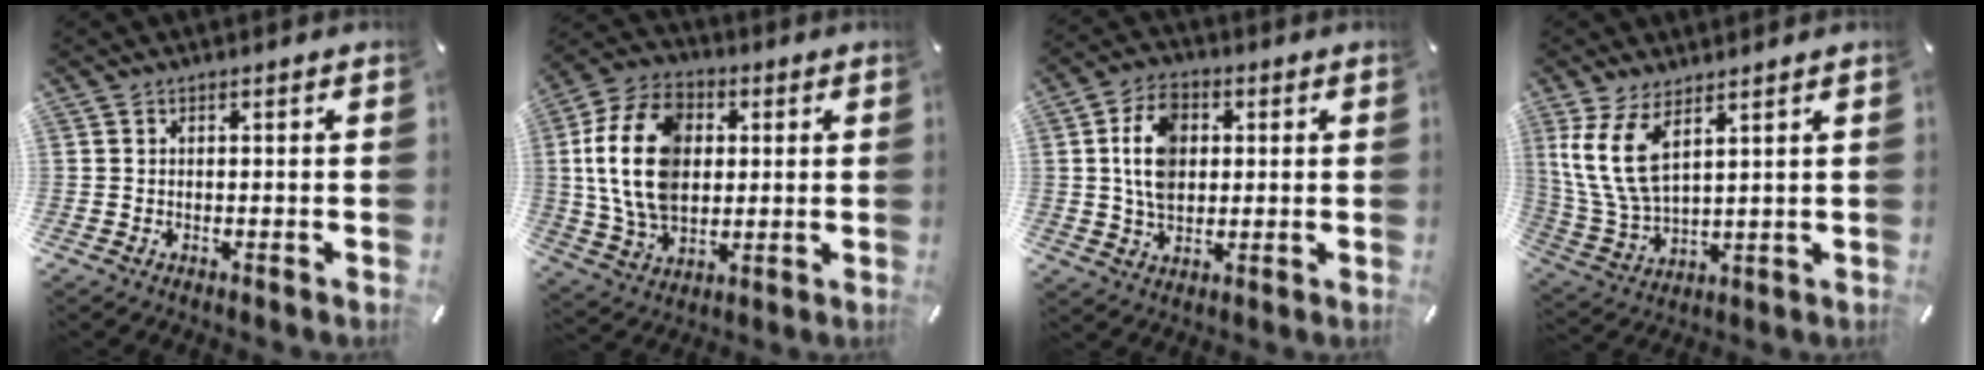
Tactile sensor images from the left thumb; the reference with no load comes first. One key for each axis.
{"total": 17.7, "fx": 1.8, "fy": 13.1, "fz": 11.8, "tx": -0.266, "ty": 0.009, "tz": 0.029}
{"total": 10.5, "fx": 1.6, "fy": 7.6, "fz": 7.1, "tx": -0.148, "ty": 0.010, "tz": 0.027}
{"total": 10.8, "fx": 5.3, "fy": 4.8, "fz": 8.1, "tx": -0.199, "ty": -0.023, "tz": 0.099}